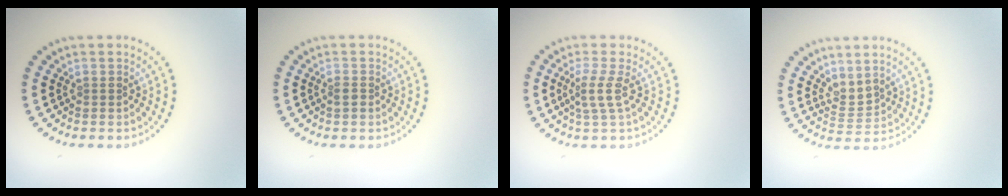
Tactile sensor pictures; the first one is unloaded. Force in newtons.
{"total": 0.9, "press": 0.9, "slide": 0.4}
{"total": 2.1, "press": 1.6, "slide": 1.4}
{"total": 2.0, "press": 1.4, "slide": 1.4}